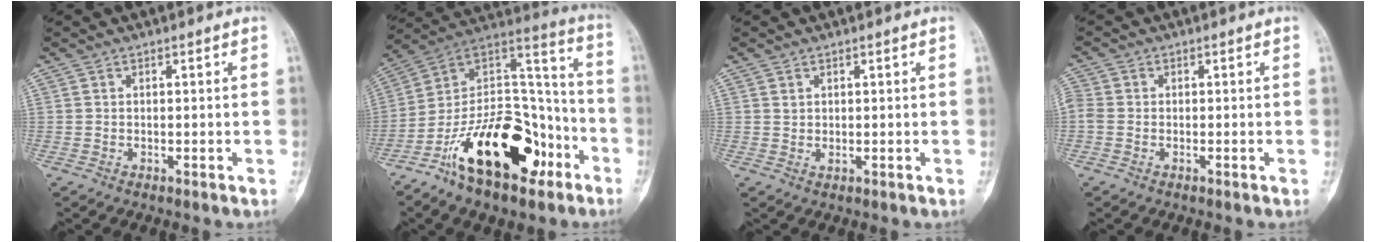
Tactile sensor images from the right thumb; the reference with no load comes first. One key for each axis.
{"total": 25.8, "fx": -12.2, "fy": 13.2, "fz": 18.5, "tx": -0.298, "ty": 0.085, "tz": -0.206}
{"total": 1.0, "fx": 0.5, "fy": 0.7, "fz": 0.6, "tx": -0.006, "ty": -0.005, "tz": 0.012}
{"total": 2.7, "fx": -0.2, "fy": 2.1, "fz": 1.7, "tx": -0.048, "ty": 0.003, "tz": -0.011}